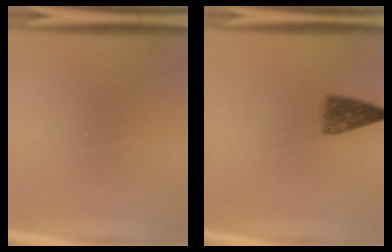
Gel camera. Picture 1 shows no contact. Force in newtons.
{"total": 4.1}